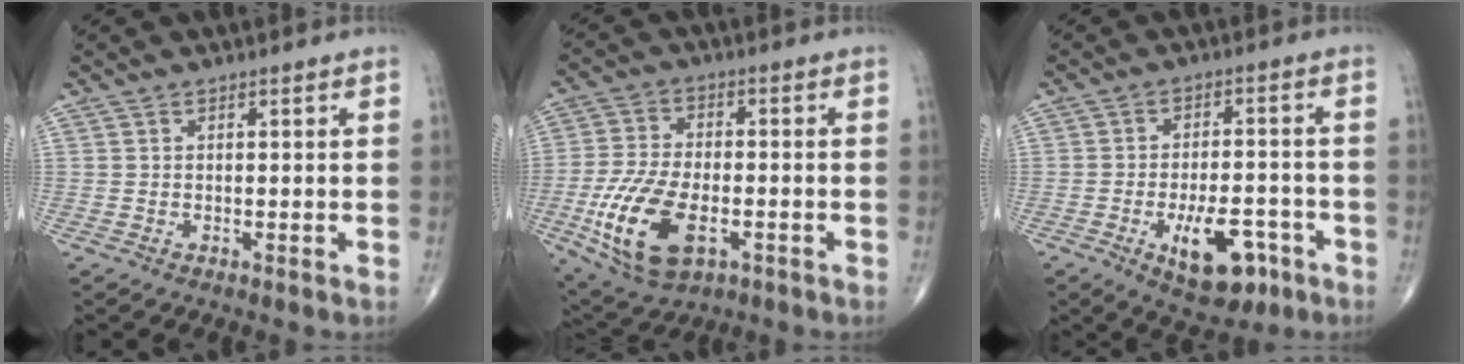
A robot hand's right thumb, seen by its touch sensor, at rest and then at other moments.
{"total": 15.3, "force": [-4.8, 8.1, 12.1], "torque": [-0.239, 0.005, -0.081]}
{"total": 11.7, "force": [-4.9, 5.3, 9.2], "torque": [-0.130, 0.017, -0.066]}